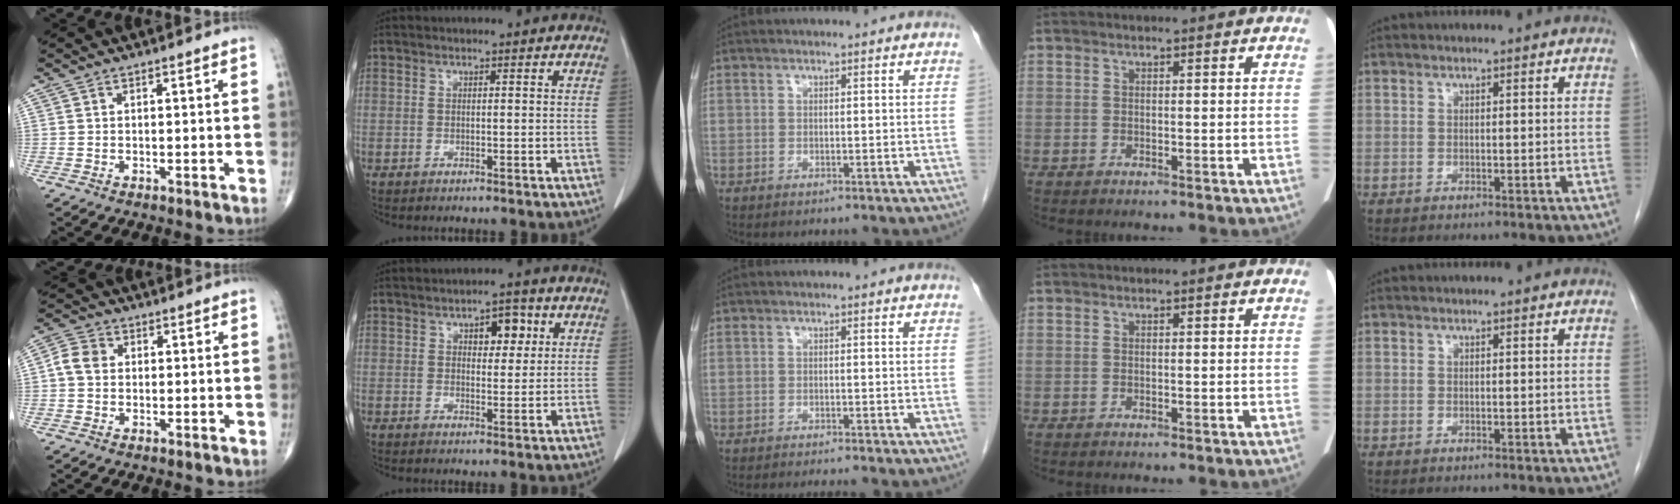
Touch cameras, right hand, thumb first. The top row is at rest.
{"thumb": {"total": 4.4, "force": [0.2, 3.6, 2.5], "torque": [-0.044, 0.011, -0.003]}, "index": {"total": 4.7, "force": [1.9, 2.4, 3.6], "torque": [-0.046, 0.008, 0.026]}, "middle": {"total": 4.2, "force": [-3.8, 0.1, 1.7], "torque": [-0.016, -0.006, -0.050]}}